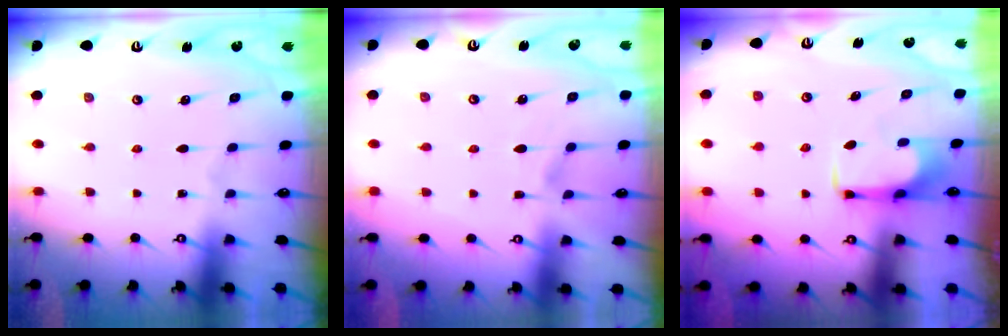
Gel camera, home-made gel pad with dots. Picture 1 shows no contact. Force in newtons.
{"total": 2.9, "press": 2.6, "slide": 1.2}
{"total": 2.2, "press": 2.1, "slide": 0.4}